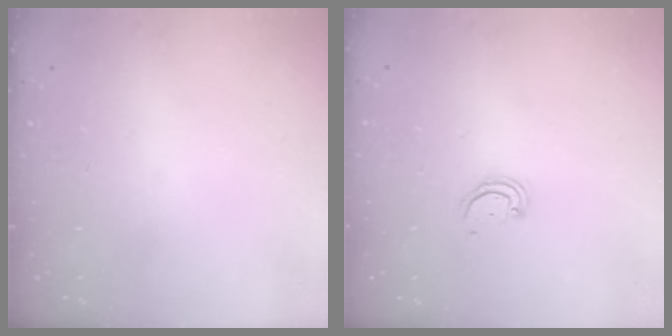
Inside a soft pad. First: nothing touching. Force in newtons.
{"total": 2.4, "press": 2.4, "slide": 0.2}